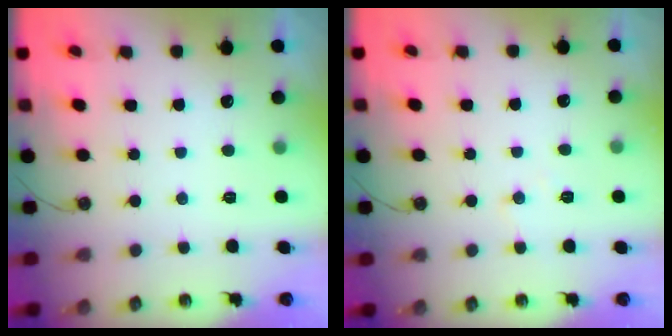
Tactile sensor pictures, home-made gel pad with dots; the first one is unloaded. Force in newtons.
{"total": 5.1, "press": 5.0, "slide": 0.8}